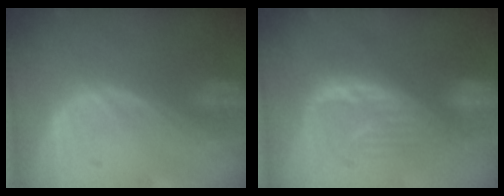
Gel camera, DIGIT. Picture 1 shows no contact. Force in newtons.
{"total": 8.1, "press": 7.7, "slide": 2.5}